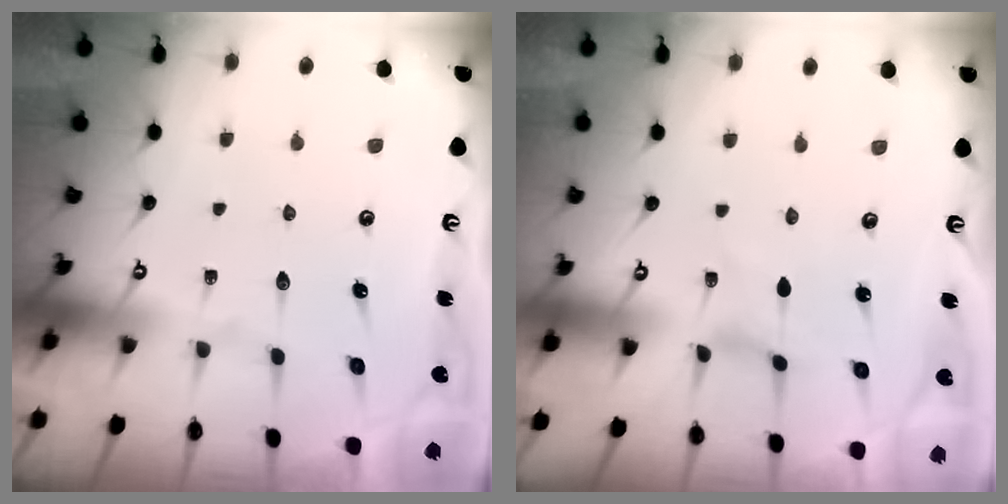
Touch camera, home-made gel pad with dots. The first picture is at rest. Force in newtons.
{"total": 0.0}